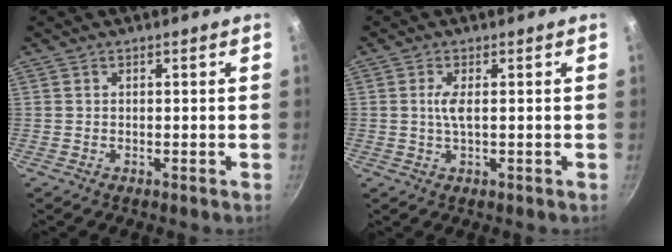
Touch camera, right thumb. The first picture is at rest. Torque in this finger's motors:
{"motor_torque": [1.13, 0.31, 0.49, 0.01, 0.02]}